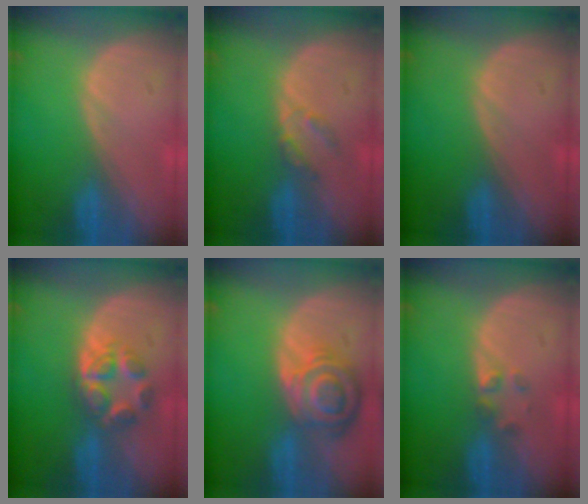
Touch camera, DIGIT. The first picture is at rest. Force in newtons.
{"total": 2.2, "press": 2.1, "slide": 0.4}
{"total": 0.0}
{"total": 5.5, "press": 5.2, "slide": 1.7}
{"total": 8.3, "press": 7.3, "slide": 3.9}
{"total": 1.9, "press": 1.7, "slide": 0.8}